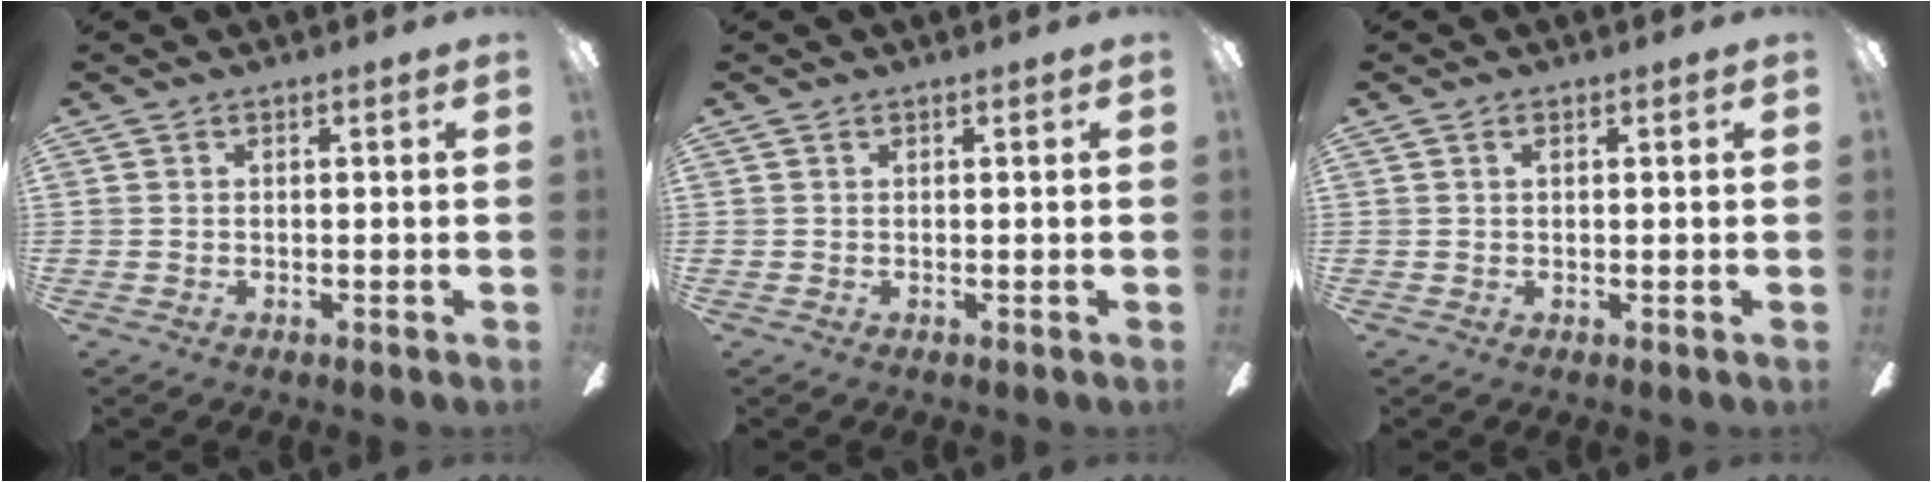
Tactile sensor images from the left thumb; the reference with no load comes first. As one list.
[{"total": 0.0}, {"total": 0.7, "force": [0.3, 0.3, 0.6], "torque": [-0.012, 0.002, 0.005]}]